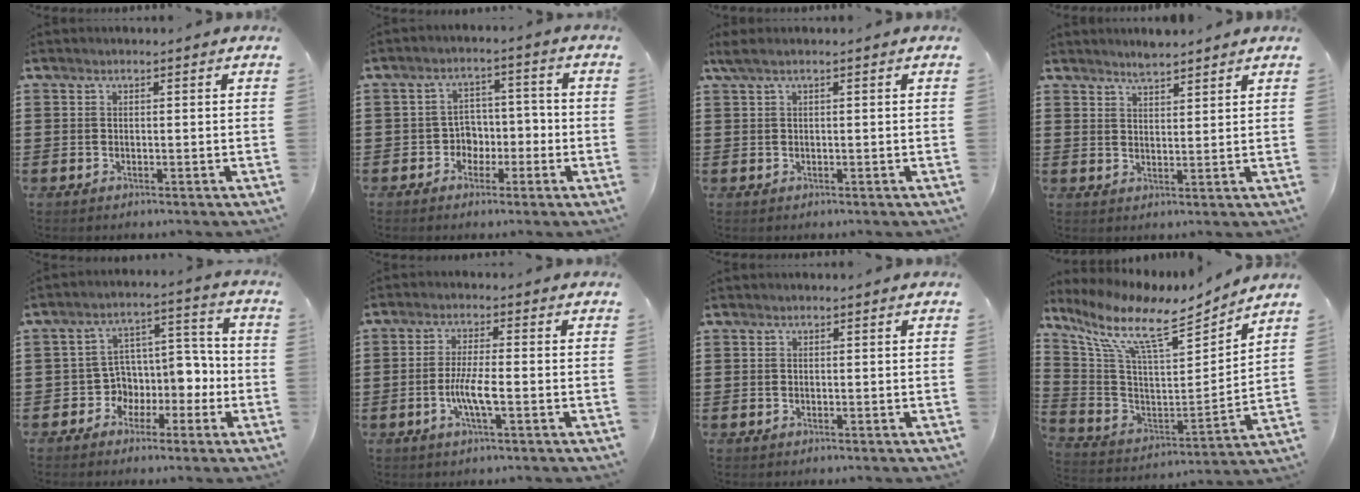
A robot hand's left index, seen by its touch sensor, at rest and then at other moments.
{"total": 4.1, "force": [-1.7, 3.6, 1.1], "torque": [-0.035, 0.009, -0.037]}
{"total": 1.1, "force": [0.1, 0.1, 1.1], "torque": [-0.027, -0.005, -0.001]}
{"total": 2.8, "force": [2.8, 0.3, 0.6], "torque": [-0.018, -0.003, 0.053]}
{"total": 6.4, "force": [-1.4, 5.8, 2.2], "torque": [-0.061, -0.001, -0.023]}
{"total": 5.2, "force": [-1.4, 0.8, 5.0], "torque": [-0.099, -0.003, -0.031]}
{"total": 0.0}
{"total": 10.5, "force": [8.1, 1.8, 6.5], "torque": [-0.159, -0.058, 0.131]}